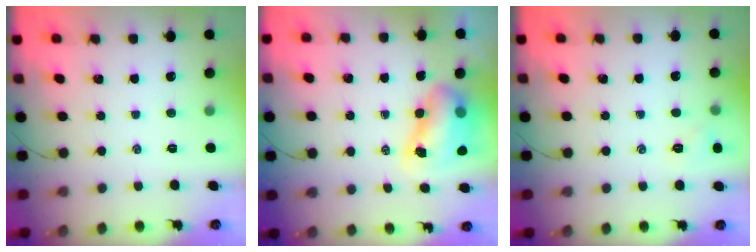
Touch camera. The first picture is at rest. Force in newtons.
{"total": 9.2, "press": 9.0, "slide": 2.1}
{"total": 5.9, "press": 5.7, "slide": 1.7}